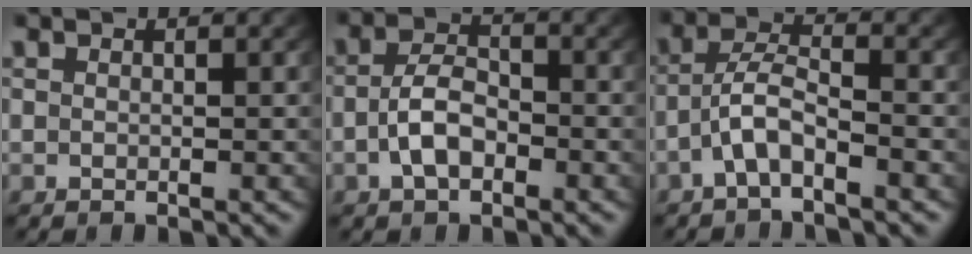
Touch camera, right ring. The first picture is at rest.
{"total": 3.5, "force": [-1.6, 1.8, 2.5], "torque": [-0.044, -0.005, -0.024]}
{"total": 3.5, "force": [-2.0, 1.6, 2.5], "torque": [-0.049, -0.005, -0.039]}